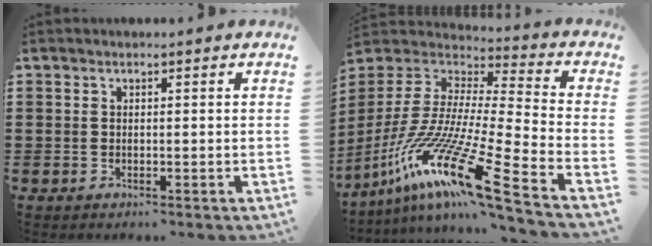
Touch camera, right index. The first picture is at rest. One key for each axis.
{"total": 18.5, "fx": -11.7, "fy": 2.5, "fz": 14.2, "tx": -0.304, "ty": 0.007, "tz": -0.218}